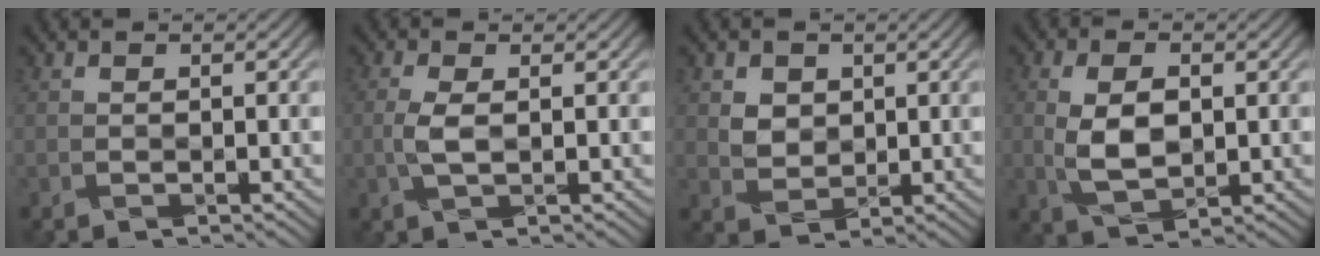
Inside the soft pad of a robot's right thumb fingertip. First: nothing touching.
{"total": 2.0, "force": [-0.2, 0.7, 1.9], "torque": [-0.049, -0.001, -0.002]}
{"total": 2.5, "force": [1.3, 2.1, 0.3], "torque": [-0.019, -0.007, 0.028]}
{"total": 5.1, "force": [0.2, 2.8, 4.3], "torque": [-0.097, -0.006, 0.008]}